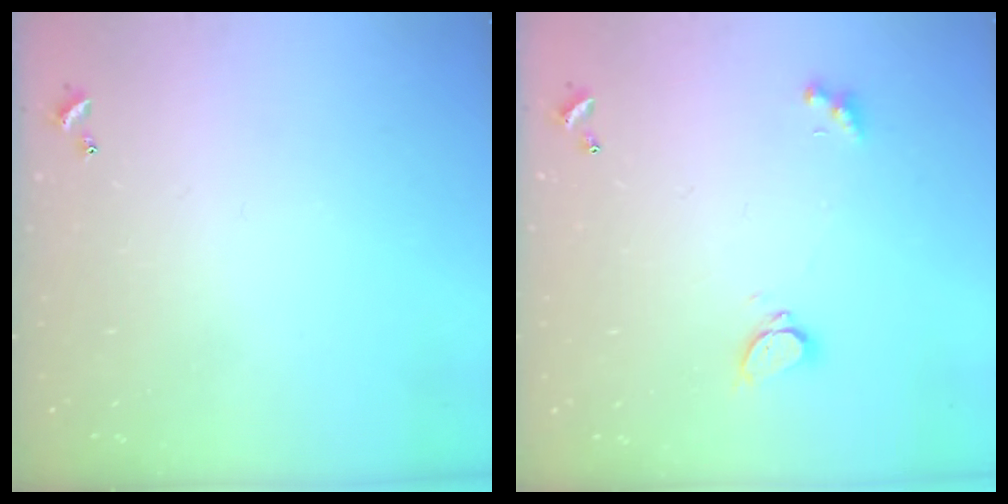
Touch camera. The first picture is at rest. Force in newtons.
{"total": 2.3, "press": 2.2, "slide": 0.7}